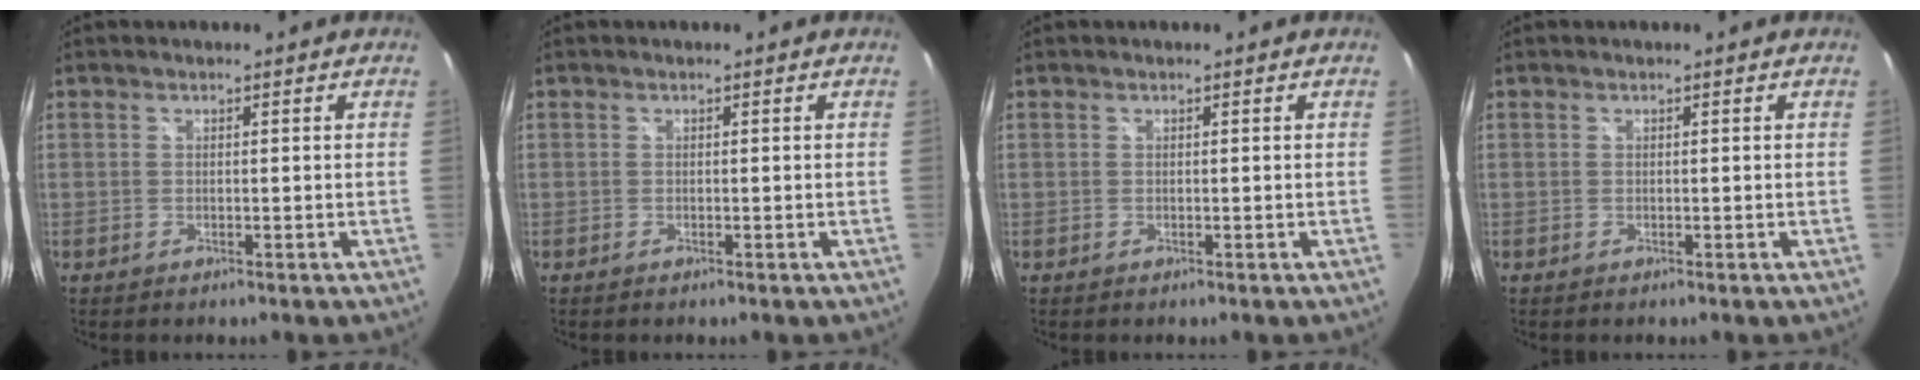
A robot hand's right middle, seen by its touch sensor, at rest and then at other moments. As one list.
[{"total": 0.0}, {"total": 0.0}, {"total": 0.0}]